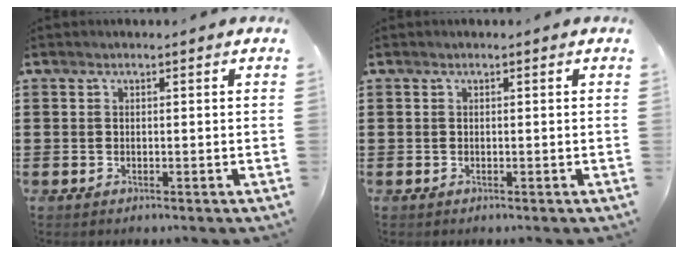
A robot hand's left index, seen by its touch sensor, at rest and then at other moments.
{"total": 0.0}